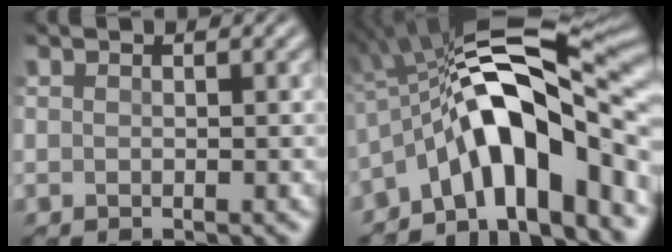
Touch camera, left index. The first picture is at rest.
{"total": 12.0, "force": [-4.2, 4.0, 10.5], "torque": [-0.142, 0.030, -0.084]}